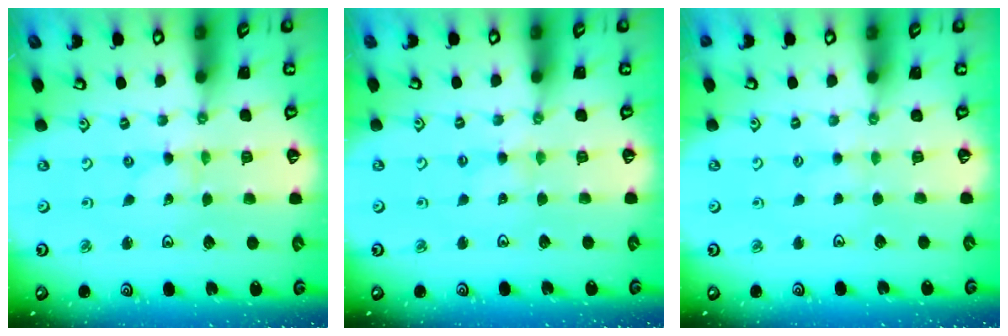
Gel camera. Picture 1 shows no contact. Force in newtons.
{"total": 1.9, "press": 1.9, "slide": 0.3}
{"total": 1.8, "press": 1.7, "slide": 0.3}